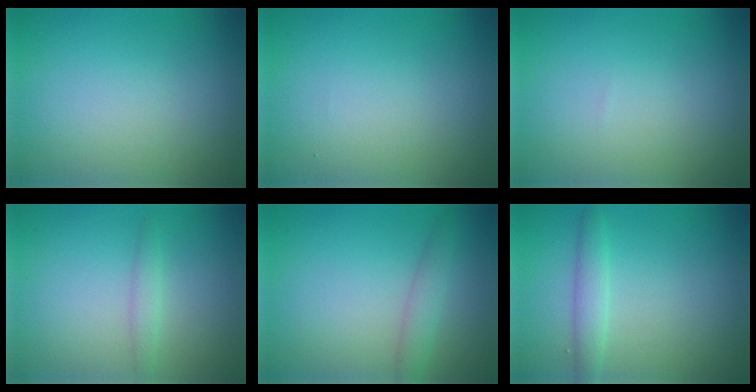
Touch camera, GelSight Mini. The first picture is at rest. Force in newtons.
{"total": 0.0}
{"total": 0.0}
{"total": 1.3, "press": 1.3, "slide": 0.0}
{"total": 1.8, "press": 1.8, "slide": 0.0}
{"total": 2.0, "press": 2.0, "slide": 0.2}